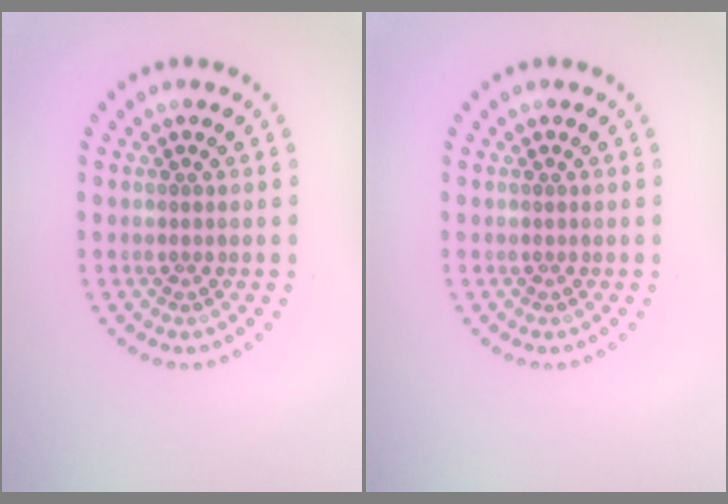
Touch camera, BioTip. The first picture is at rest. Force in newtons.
{"total": 0.0}